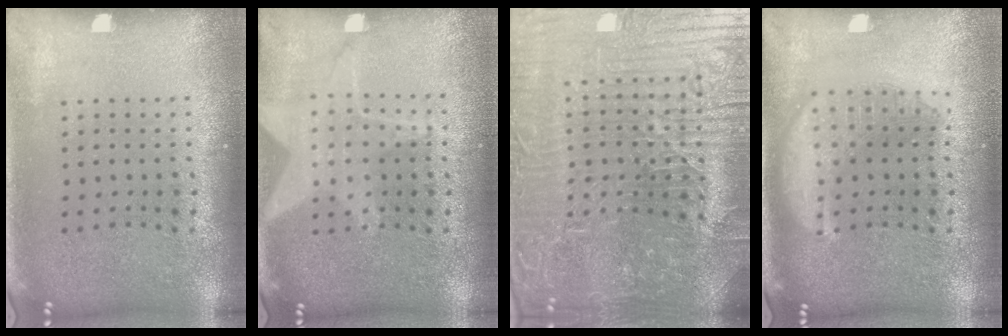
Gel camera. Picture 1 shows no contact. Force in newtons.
{"total": 1.3, "press": 1.2, "slide": 0.3}
{"total": 6.3, "press": 5.8, "slide": 2.2}
{"total": 2.9, "press": 2.9, "slide": 0.3}